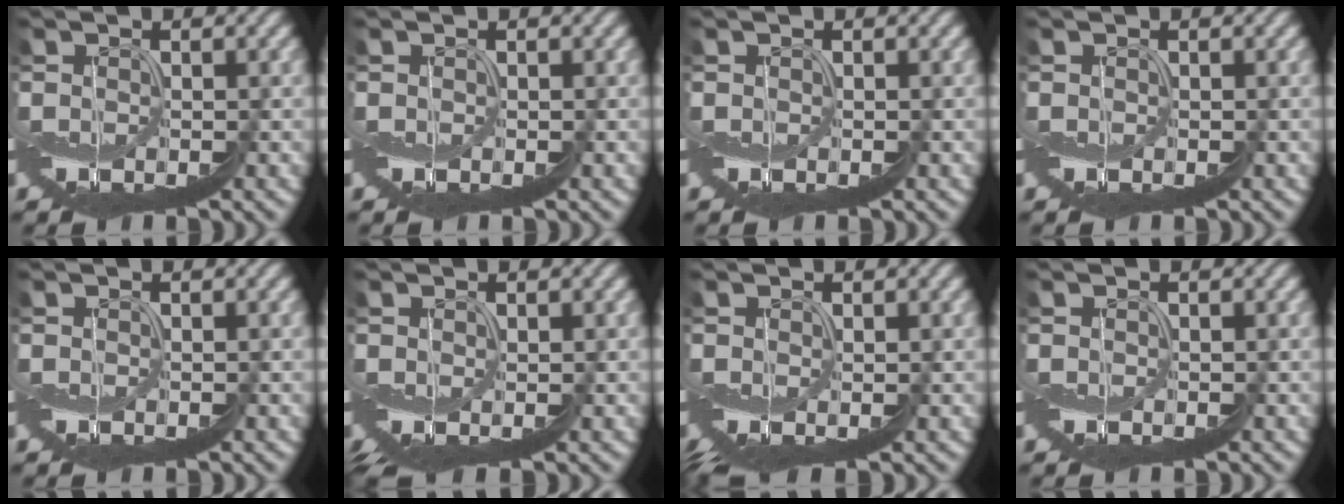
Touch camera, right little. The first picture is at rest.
{"total": 0.0}
{"total": 0.0}
{"total": 0.0}
{"total": 0.0}
{"total": 1.6, "force": [-1.1, 0.3, 1.2], "torque": [-0.034, -0.007, -0.019]}
{"total": 1.7, "force": [-1.6, 0.1, 0.7], "torque": [-0.027, -0.009, -0.029]}
{"total": 0.0}